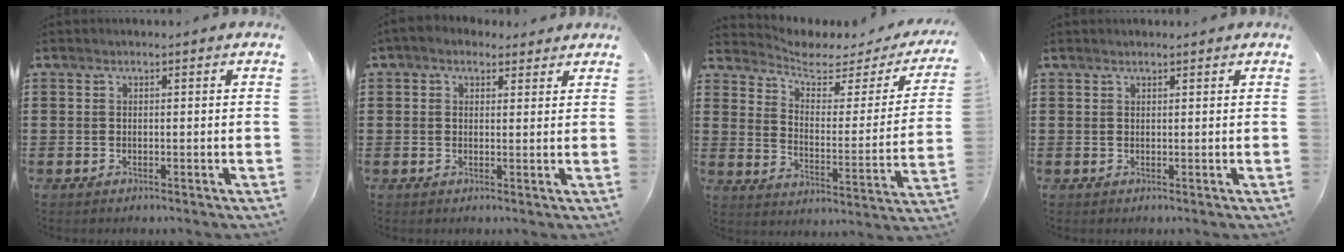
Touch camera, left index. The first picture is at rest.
{"total": 2.3, "force": [1.8, 1.3, 0.7], "torque": [-0.020, 0.005, 0.033]}
{"total": 4.0, "force": [3.2, 1.6, 1.8], "torque": [-0.057, -0.020, 0.049]}
{"total": 0.7, "force": [0.6, 0.0, 0.3], "torque": [-0.006, -0.002, 0.013]}